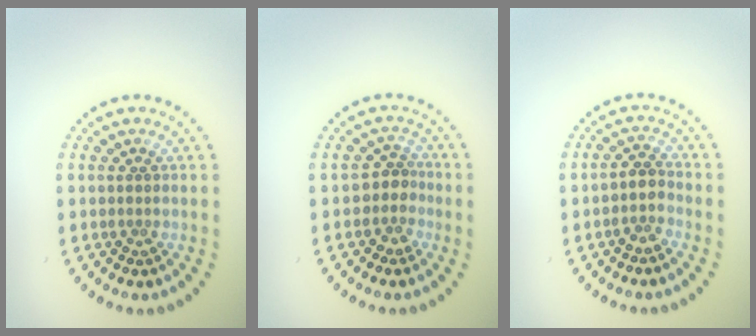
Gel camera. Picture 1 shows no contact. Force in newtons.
{"total": 2.2, "press": 1.6, "slide": 1.5}
{"total": 2.0, "press": 1.6, "slide": 1.3}